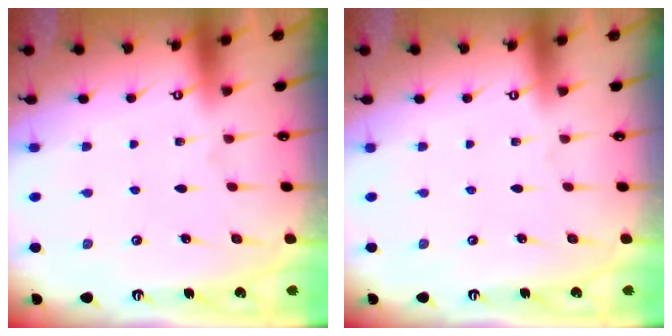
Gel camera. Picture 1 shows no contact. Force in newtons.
{"total": 0.0}